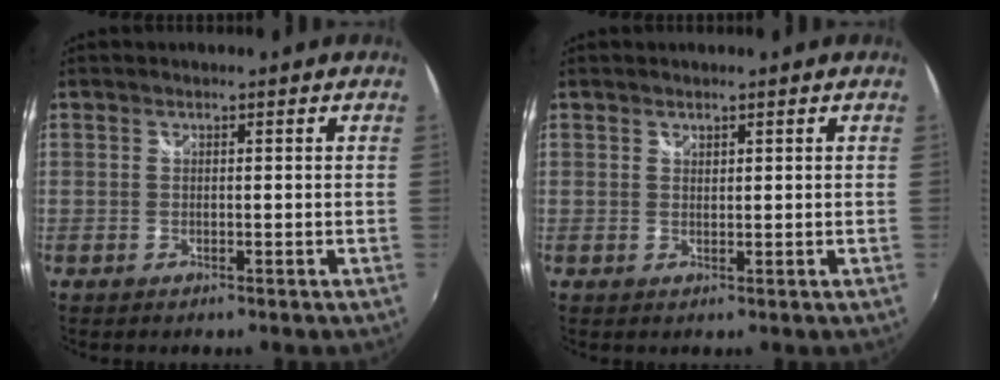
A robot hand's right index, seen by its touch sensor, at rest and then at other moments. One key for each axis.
{"total": 0.8, "fx": 0.7, "fy": 0.4, "fz": 0.1, "tx": -0.001, "ty": 0.000, "tz": 0.012}